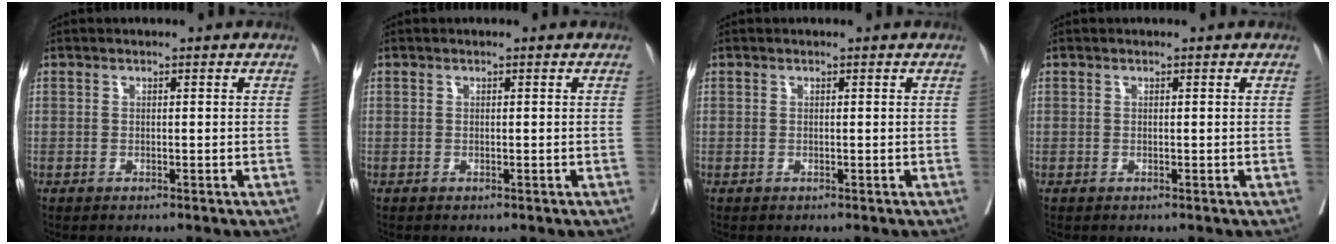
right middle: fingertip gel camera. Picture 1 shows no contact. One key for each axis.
{"total": 0.0}
{"total": 0.0}
{"total": 0.0}